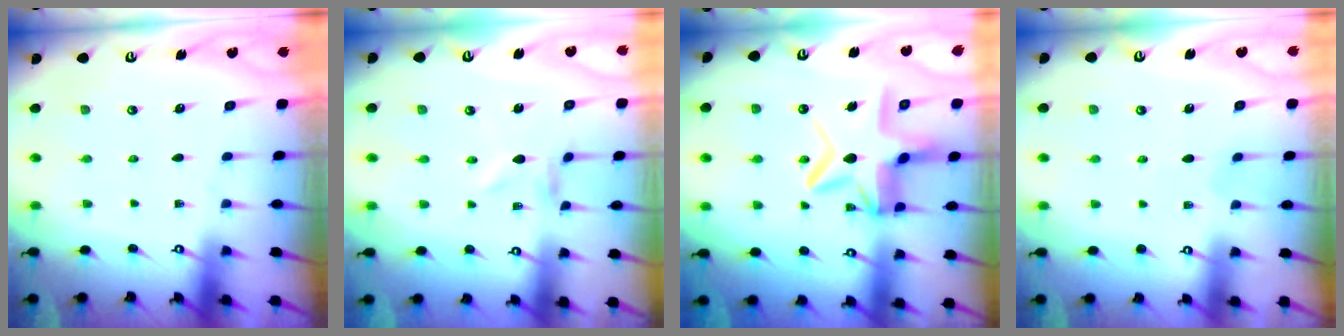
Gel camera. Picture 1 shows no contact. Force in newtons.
{"total": 0.0}
{"total": 12.3, "press": 12.2, "slide": 1.3}
{"total": 1.2, "press": 1.2, "slide": 0.2}